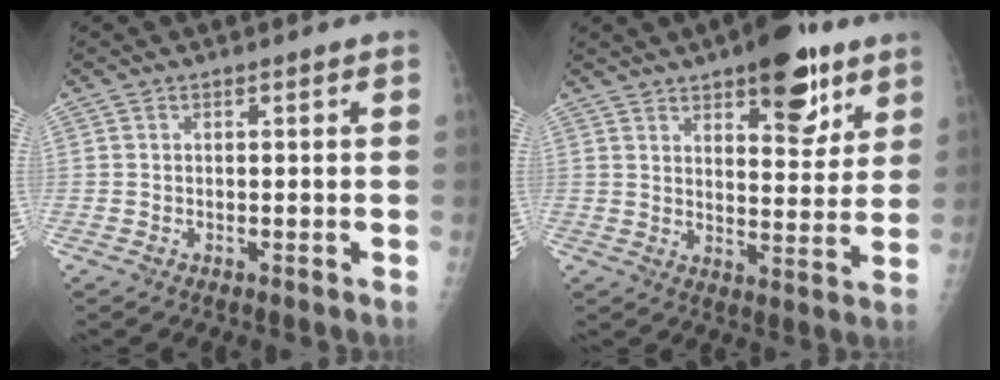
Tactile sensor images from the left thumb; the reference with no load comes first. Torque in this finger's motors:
{"motor_torque": [1.99, 0.81, 0.84, -0.83, 0.10]}